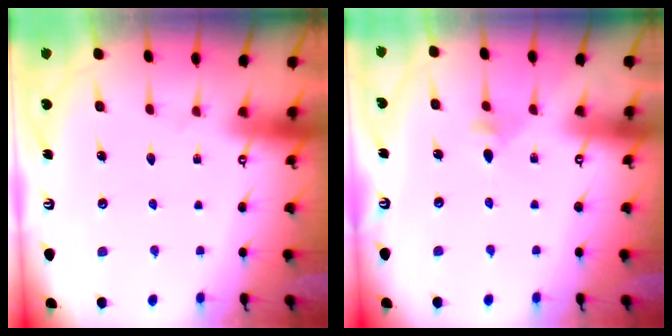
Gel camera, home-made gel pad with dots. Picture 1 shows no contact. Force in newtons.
{"total": 3.3, "press": 3.2, "slide": 0.8}